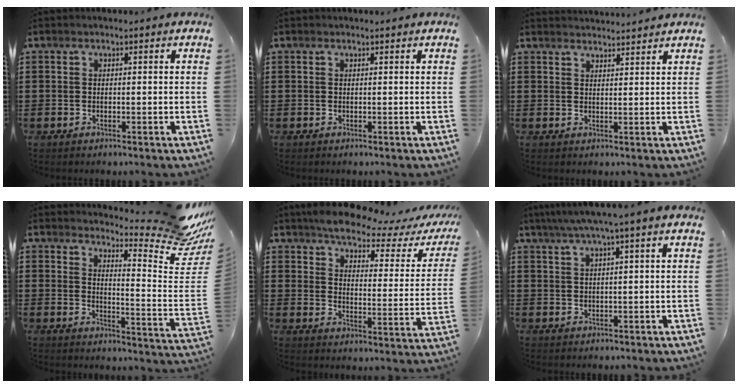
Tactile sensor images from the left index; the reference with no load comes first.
{"total": 0.0}
{"total": 2.2, "force": [2.2, -0.1, -0.1], "torque": [-0.004, -0.006, 0.043]}
{"total": 9.0, "force": [7.8, 1.0, 4.4], "torque": [-0.068, -0.073, 0.130]}
{"total": 5.2, "force": [4.5, 0.8, 2.4], "torque": [-0.065, -0.028, 0.071]}
{"total": 2.9, "force": [1.3, -0.4, 2.5], "torque": [-0.050, -0.003, 0.020]}